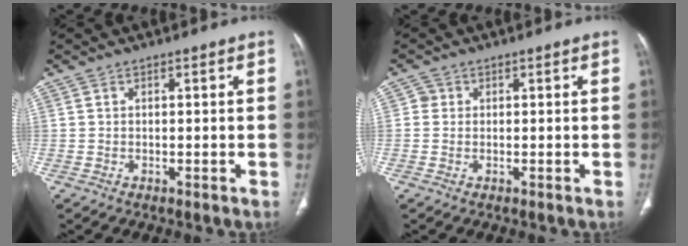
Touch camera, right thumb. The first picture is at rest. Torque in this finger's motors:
{"motor_torque": [0.03, -0.28, 0.27, 0.16, -0.05]}